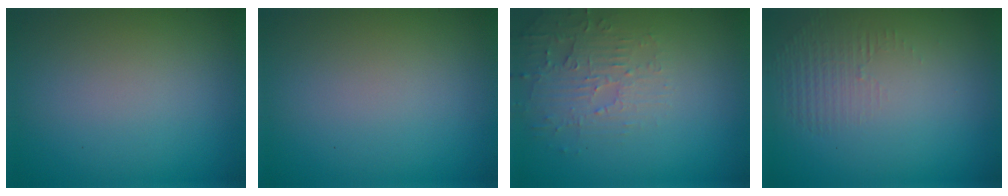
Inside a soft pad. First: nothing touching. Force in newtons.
{"total": 0.0}
{"total": 3.2, "press": 3.1, "slide": 0.7}
{"total": 1.4, "press": 0.1, "slide": 1.4}